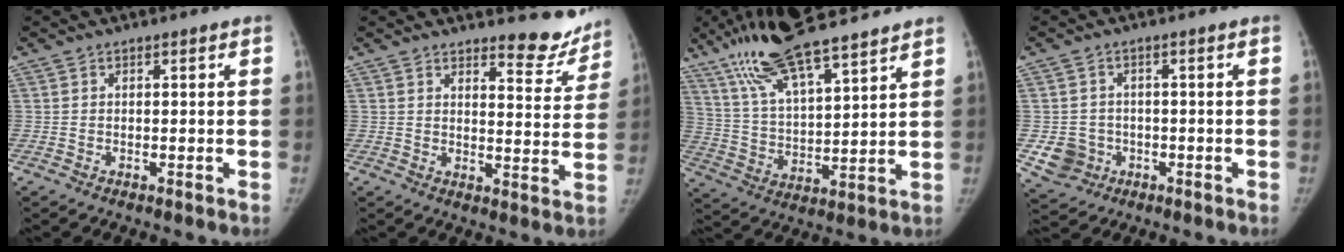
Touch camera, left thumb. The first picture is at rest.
{"total": 8.8, "force": [8.2, 2.5, 2.2], "torque": [0.007, -0.072, 0.094]}
{"total": 18.7, "force": [14.2, 3.9, 11.6], "torque": [-0.195, -0.046, 0.262]}
{"total": 5.6, "force": [-1.3, 5.2, 1.4], "torque": [-0.008, 0.009, -0.015]}